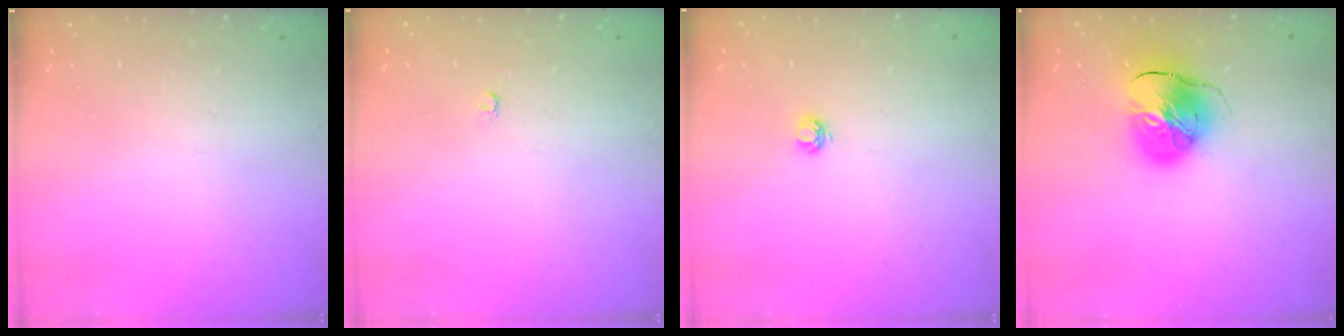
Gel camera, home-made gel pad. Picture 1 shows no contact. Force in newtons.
{"total": 2.0, "press": 2.0, "slide": 0.4}
{"total": 3.9, "press": 3.9, "slide": 0.5}
{"total": 11.2, "press": 11.1, "slide": 1.5}